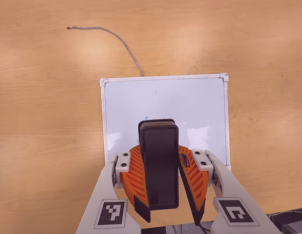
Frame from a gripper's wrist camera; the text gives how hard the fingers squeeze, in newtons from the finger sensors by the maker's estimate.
{"total": 9.8, "left": 9.8, "right": 9.9}